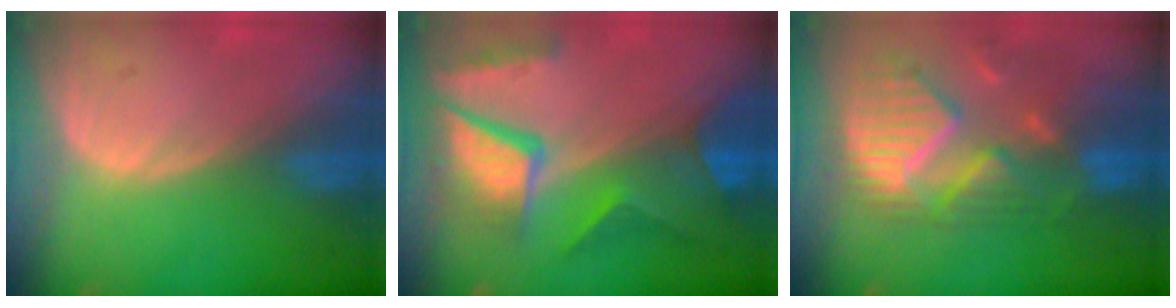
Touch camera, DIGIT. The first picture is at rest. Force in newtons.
{"total": 11.4, "press": 9.5, "slide": 6.4}
{"total": 11.8, "press": 10.4, "slide": 5.5}